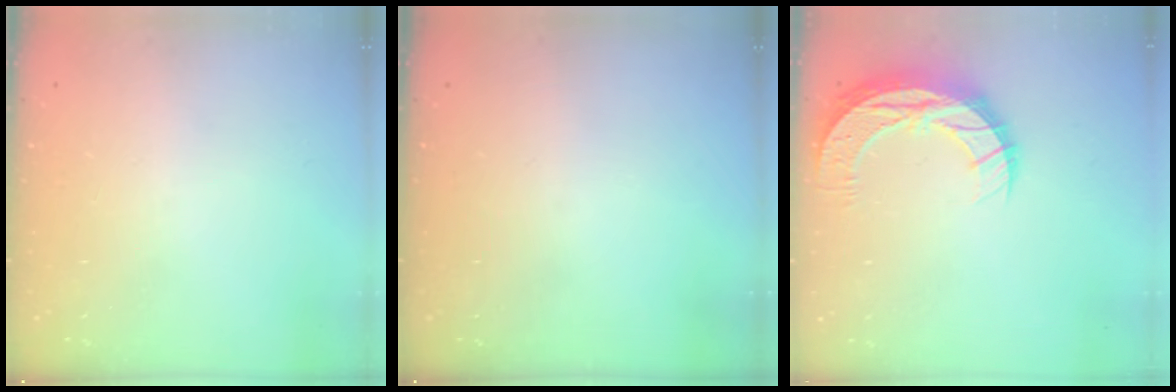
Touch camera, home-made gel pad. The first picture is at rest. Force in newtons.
{"total": 0.0}
{"total": 11.0, "press": 11.0, "slide": 0.8}